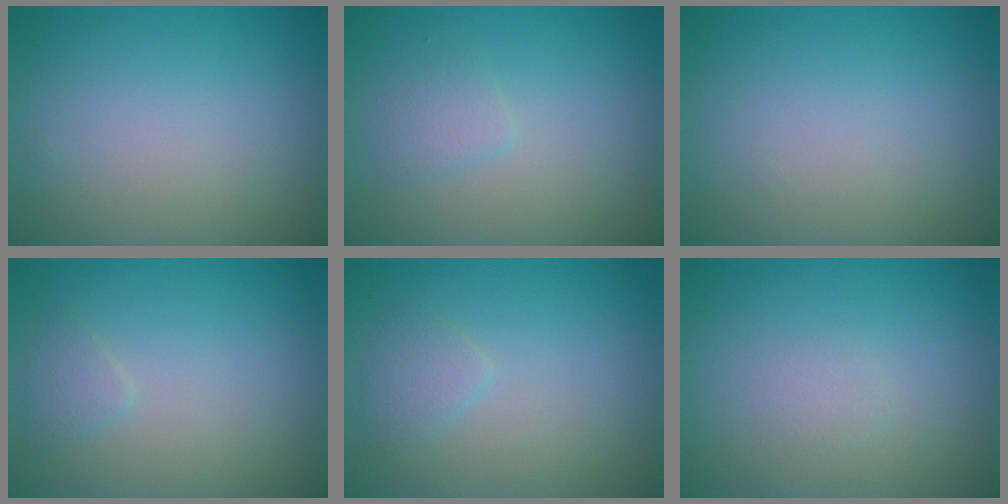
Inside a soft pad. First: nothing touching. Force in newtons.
{"total": 1.4, "press": 1.4, "slide": 0.1}
{"total": 0.0}
{"total": 1.1, "press": 1.1, "slide": 0.0}
{"total": 1.4, "press": 1.4, "slide": 0.0}
{"total": 0.7, "press": 0.7, "slide": 0.0}